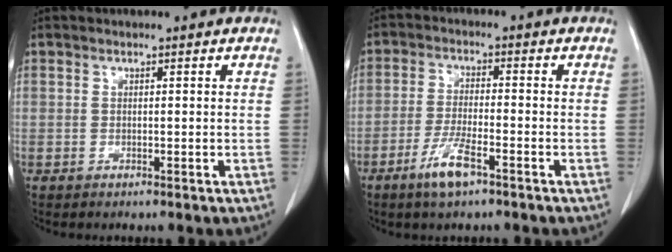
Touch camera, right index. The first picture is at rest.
{"total": 5.8, "force": [-3.4, 0.9, 4.5], "torque": [-0.091, -0.004, -0.062]}